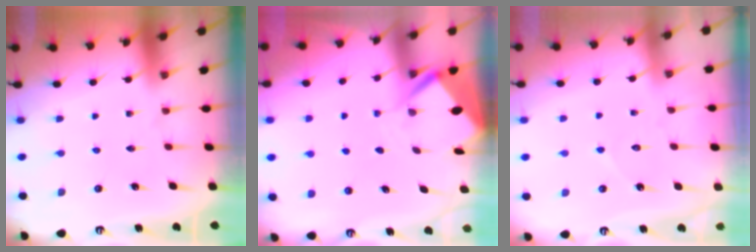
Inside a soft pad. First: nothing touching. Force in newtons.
{"total": 3.8, "press": 3.8, "slide": 0.4}
{"total": 3.8, "press": 3.8, "slide": 0.3}